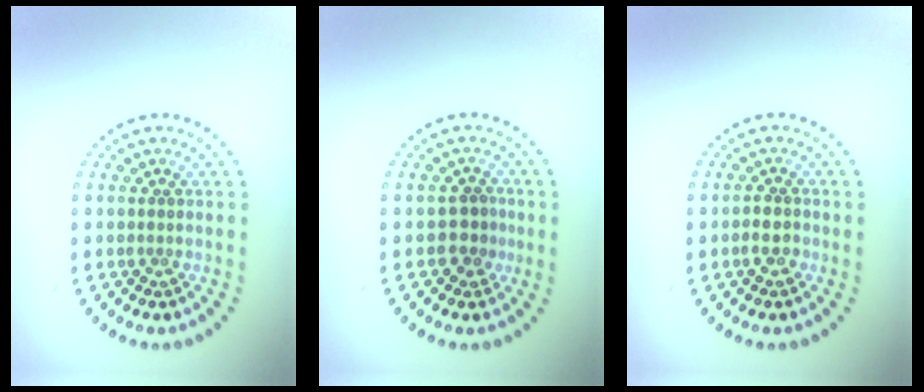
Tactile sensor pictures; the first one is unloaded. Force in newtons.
{"total": 2.0, "press": 1.8, "slide": 0.8}
{"total": 1.5, "press": 1.4, "slide": 0.6}